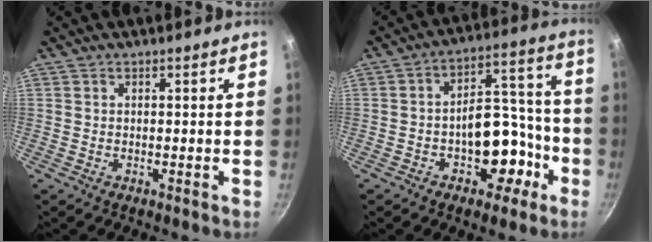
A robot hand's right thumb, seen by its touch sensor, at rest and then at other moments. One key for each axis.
{"total": 13.0, "fx": -5.0, "fy": 8.4, "fz": 8.6, "tx": -0.071, "ty": 0.077, "tz": -0.059}